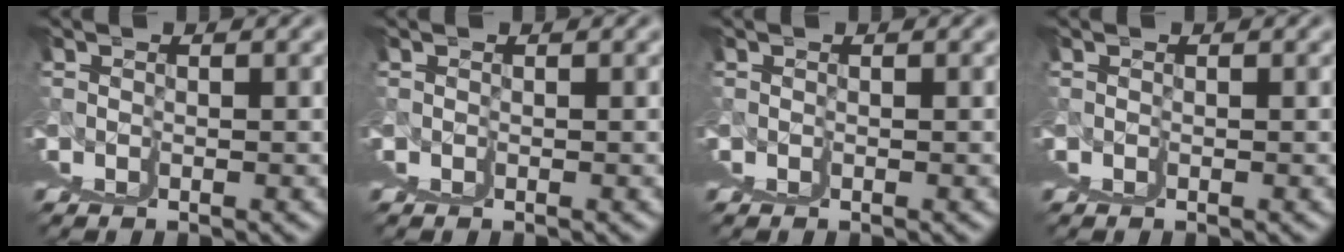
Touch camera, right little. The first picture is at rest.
{"total": 0.0}
{"total": 0.0}
{"total": 0.0}